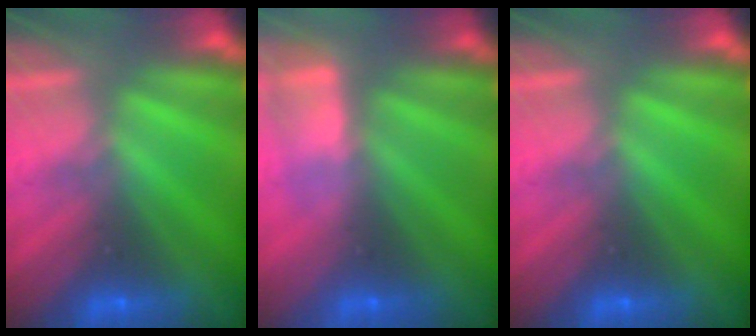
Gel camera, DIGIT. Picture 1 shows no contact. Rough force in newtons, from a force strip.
{"total": 2.9}
{"total": 0.0}